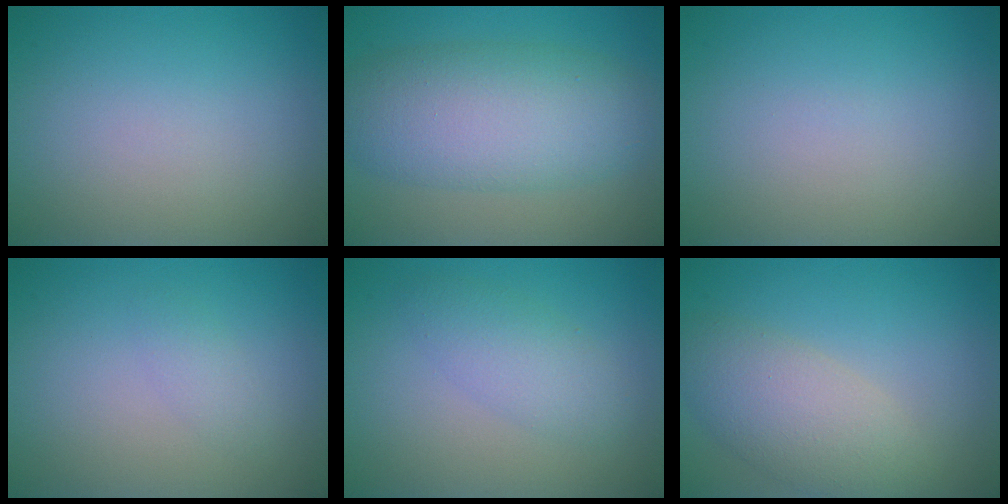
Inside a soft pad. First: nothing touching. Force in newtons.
{"total": 8.1, "press": 8.1, "slide": 0.1}
{"total": 0.0}
{"total": 1.1, "press": 1.1, "slide": 0.0}
{"total": 2.8, "press": 2.8, "slide": 0.1}
{"total": 5.0, "press": 5.0, "slide": 0.4}